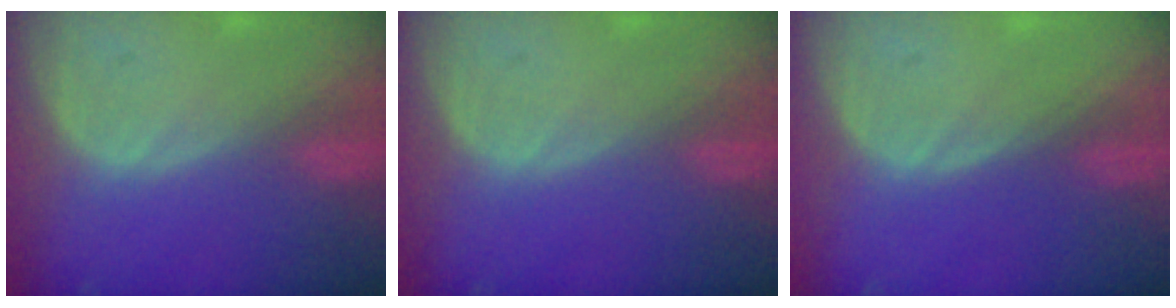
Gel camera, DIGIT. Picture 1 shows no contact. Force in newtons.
{"total": 0.0}
{"total": 0.0}